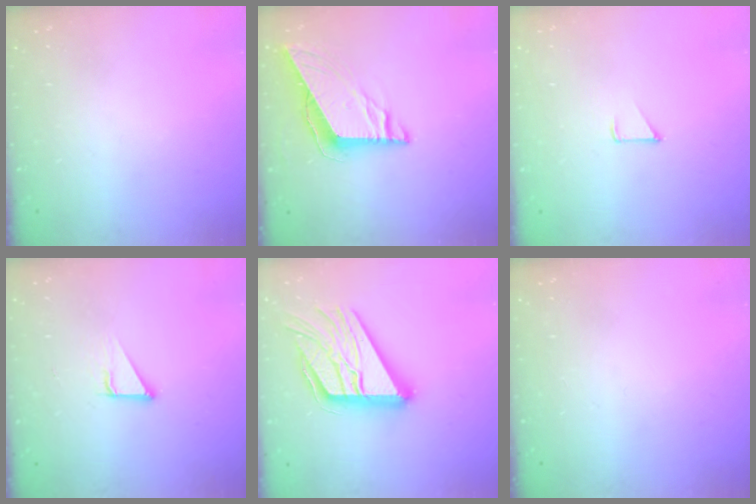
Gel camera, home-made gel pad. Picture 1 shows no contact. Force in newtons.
{"total": 8.5, "press": 8.5, "slide": 0.3}
{"total": 4.5, "press": 4.5, "slide": 0.3}
{"total": 3.5, "press": 3.5, "slide": 0.2}
{"total": 21.6, "press": 21.5, "slide": 2.3}
{"total": 0.0}